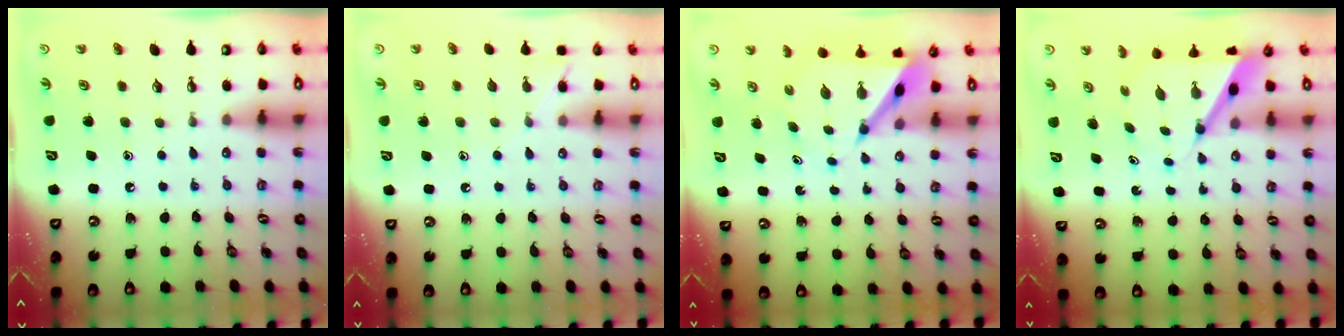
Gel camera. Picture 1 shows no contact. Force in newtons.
{"total": 5.5, "press": 5.5, "slide": 0.6}
{"total": 6.5, "press": 6.5, "slide": 0.7}
{"total": 7.5, "press": 7.4, "slide": 0.7}